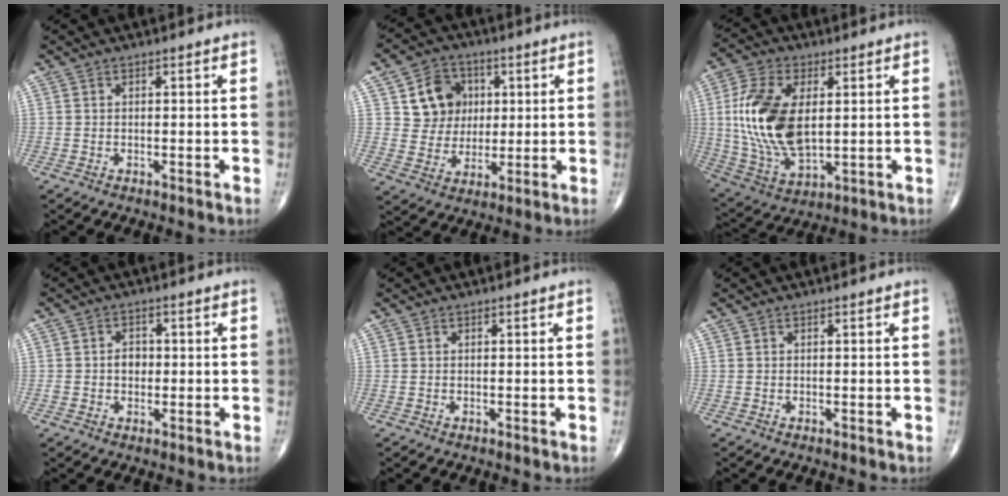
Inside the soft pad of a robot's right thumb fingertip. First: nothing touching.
{"total": 10.4, "force": [3.0, 9.1, 4.2], "torque": [-0.021, -0.007, 0.053]}
{"total": 18.0, "force": [2.2, 9.7, 14.9], "torque": [-0.304, -0.015, 0.047]}
{"total": 3.2, "force": [-0.1, 2.5, 2.0], "torque": [-0.018, 0.006, -0.003]}
{"total": 0.0}
{"total": 0.0}